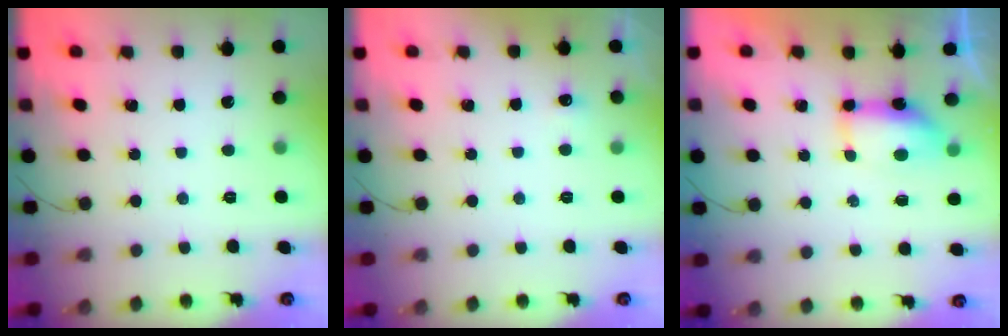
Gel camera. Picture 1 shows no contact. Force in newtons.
{"total": 8.6, "press": 2.0, "slide": 8.4}
{"total": 11.7, "press": 8.5, "slide": 8.1}